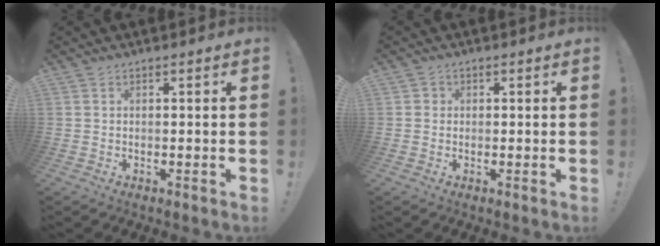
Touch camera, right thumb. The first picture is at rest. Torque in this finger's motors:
{"motor_torque": [-0.18, 0.03, -0.19, 0.07, 0.00]}